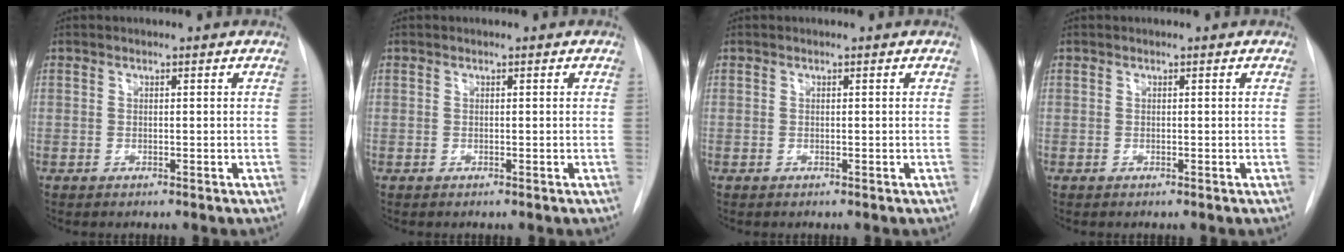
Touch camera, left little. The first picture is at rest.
{"total": 0.0}
{"total": 0.0}
{"total": 0.0}